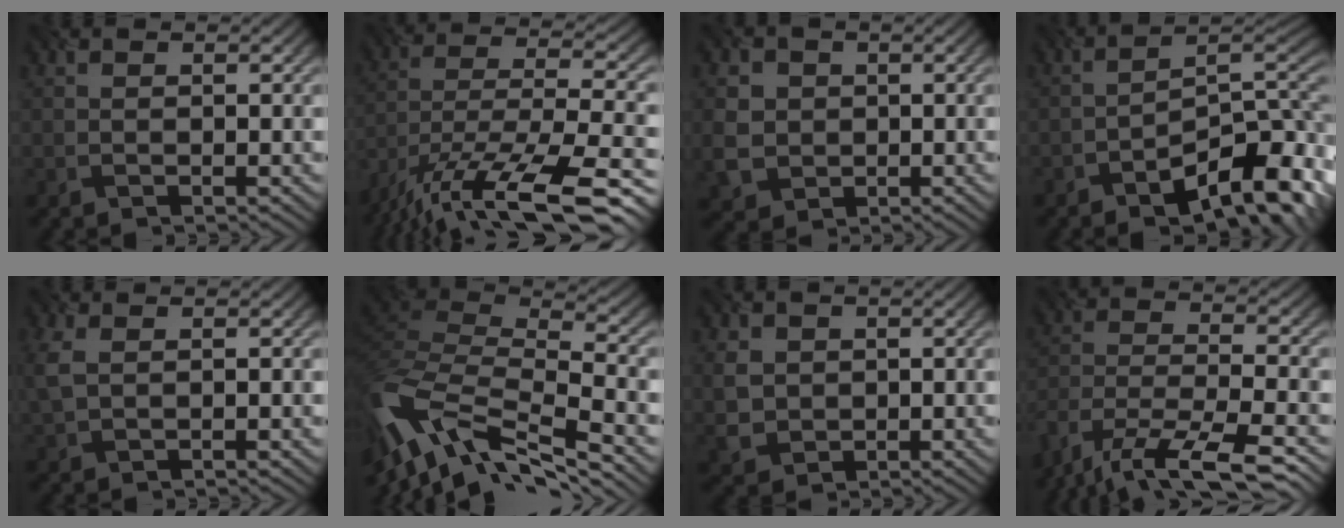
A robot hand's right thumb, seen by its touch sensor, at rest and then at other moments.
{"total": 16.2, "force": [-11.6, 5.6, 9.8], "torque": [-0.194, -0.020, -0.182]}
{"total": 4.9, "force": [0.1, 4.6, 1.7], "torque": [-0.065, -0.010, -0.003]}
{"total": 12.6, "force": [-6.6, 5.2, 9.3], "torque": [-0.120, -0.015, -0.109]}
{"total": 3.4, "force": [0.7, 1.9, 2.7], "torque": [-0.084, 0.003, 0.013]}
{"total": 13.6, "force": [-6.8, 5.2, 10.5], "torque": [-0.269, -0.002, -0.125]}
{"total": 3.6, "force": [0.5, 3.3, 1.3], "torque": [-0.041, -0.007, 0.009]}
{"total": 15.0, "force": [-12.2, 4.6, 7.5], "torque": [-0.152, -0.022, -0.193]}